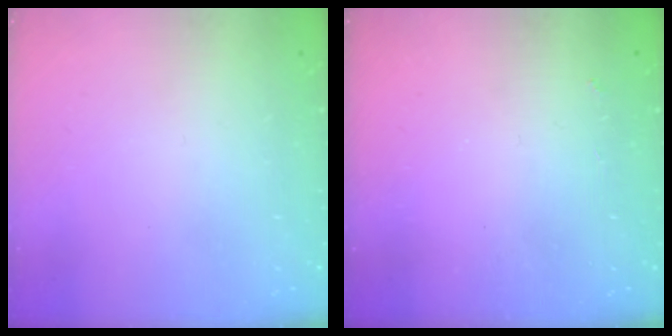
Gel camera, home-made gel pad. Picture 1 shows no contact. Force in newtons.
{"total": 2.5, "press": 2.5, "slide": 0.5}